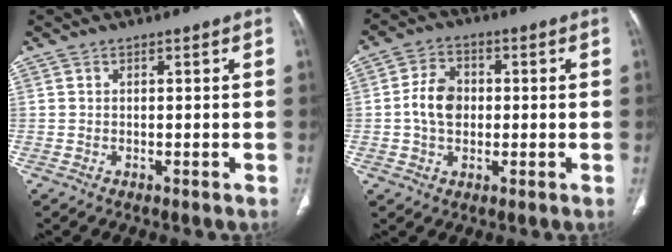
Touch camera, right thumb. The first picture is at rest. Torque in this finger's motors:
{"motor_torque": [0.99, 0.96, 0.69, -0.24, 0.05]}